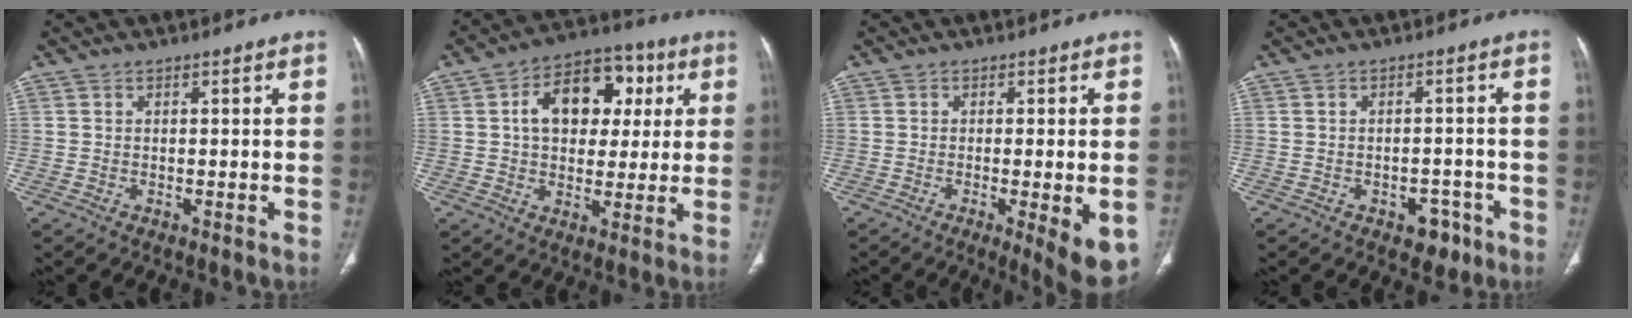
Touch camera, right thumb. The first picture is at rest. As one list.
[{"total": 14.7, "force": [3.6, 10.2, 10.0], "torque": [-0.108, 0.015, 0.049]}, {"total": 9.5, "force": [-3.3, 2.2, 8.7], "torque": [-0.107, -0.019, -0.043]}, {"total": 4.4, "force": [-2.5, 2.9, 2.2], "torque": [-0.008, 0.020, -0.028]}]